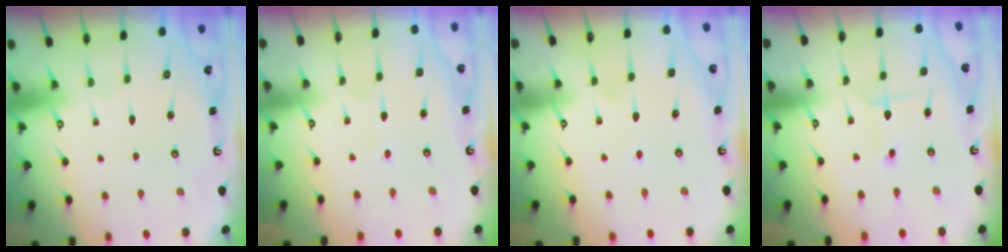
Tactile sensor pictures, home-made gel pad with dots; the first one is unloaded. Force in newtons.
{"total": 2.9, "press": 2.8, "slide": 0.4}
{"total": 4.3, "press": 4.1, "slide": 1.1}
{"total": 1.6, "press": 1.6, "slide": 0.1}